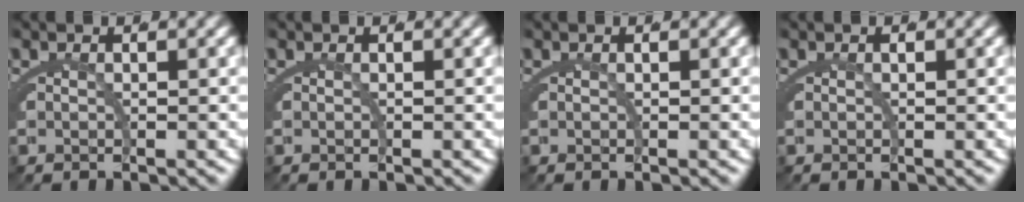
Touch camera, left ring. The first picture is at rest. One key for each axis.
{"total": 0.0}
{"total": 0.0}
{"total": 0.0}